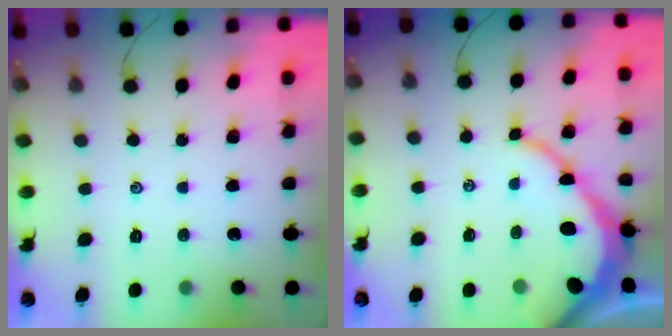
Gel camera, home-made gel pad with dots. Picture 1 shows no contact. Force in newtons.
{"total": 9.7, "press": 9.7, "slide": 1.2}